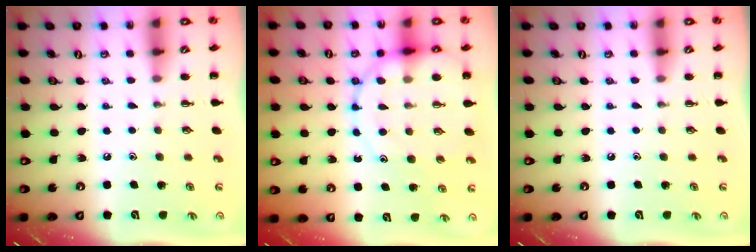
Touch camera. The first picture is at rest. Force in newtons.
{"total": 15.0, "press": 14.7, "slide": 2.6}
{"total": 0.0}